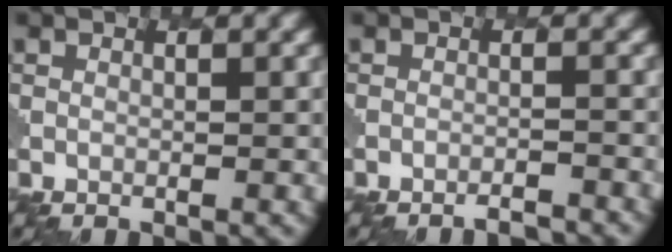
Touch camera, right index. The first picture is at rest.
{"total": 2.9, "force": [-2.7, 0.3, 0.9], "torque": [-0.005, 0.010, -0.044]}